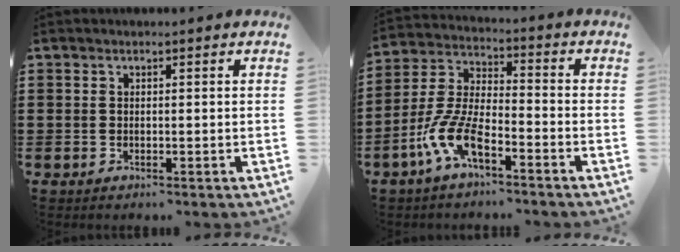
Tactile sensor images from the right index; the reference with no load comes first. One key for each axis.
{"total": 8.6, "fx": -5.4, "fy": 2.5, "fz": 6.2, "tx": -0.166, "ty": -0.011, "tz": -0.112}